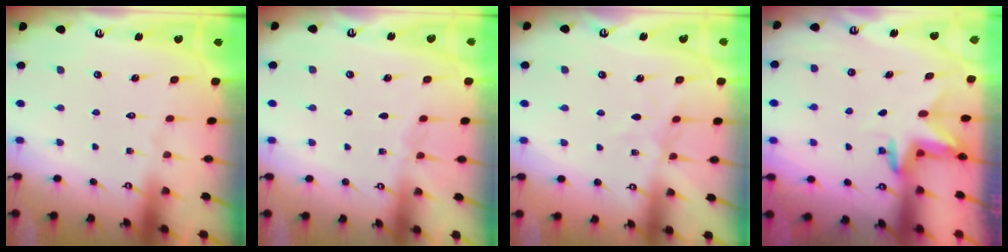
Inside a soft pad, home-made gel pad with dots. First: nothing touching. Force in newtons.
{"total": 5.2, "press": 4.4, "slide": 2.9}
{"total": 5.6, "press": 5.6, "slide": 0.5}
{"total": 3.2, "press": 3.2, "slide": 0.3}